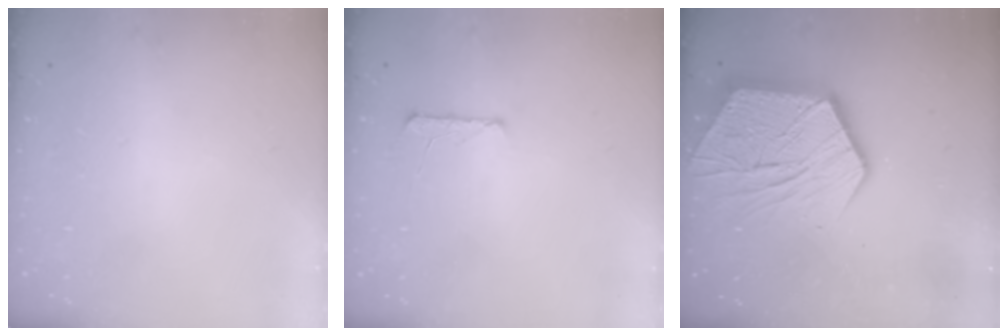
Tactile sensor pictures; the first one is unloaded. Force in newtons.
{"total": 5.2, "press": 5.1, "slide": 0.5}
{"total": 21.3, "press": 21.2, "slide": 1.8}